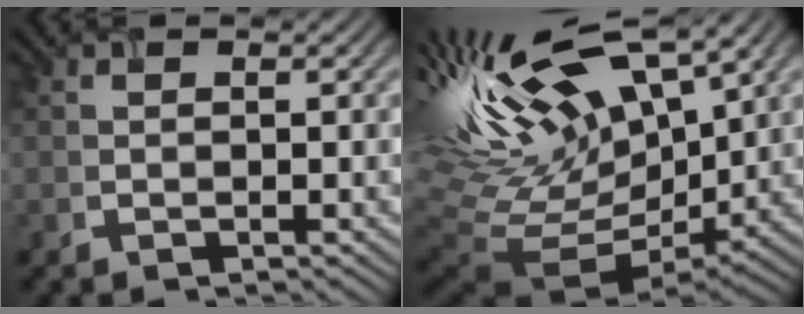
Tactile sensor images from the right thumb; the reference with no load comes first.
{"total": 16.9, "force": [6.7, 8.6, 13.0], "torque": [-0.274, 0.009, 0.153]}